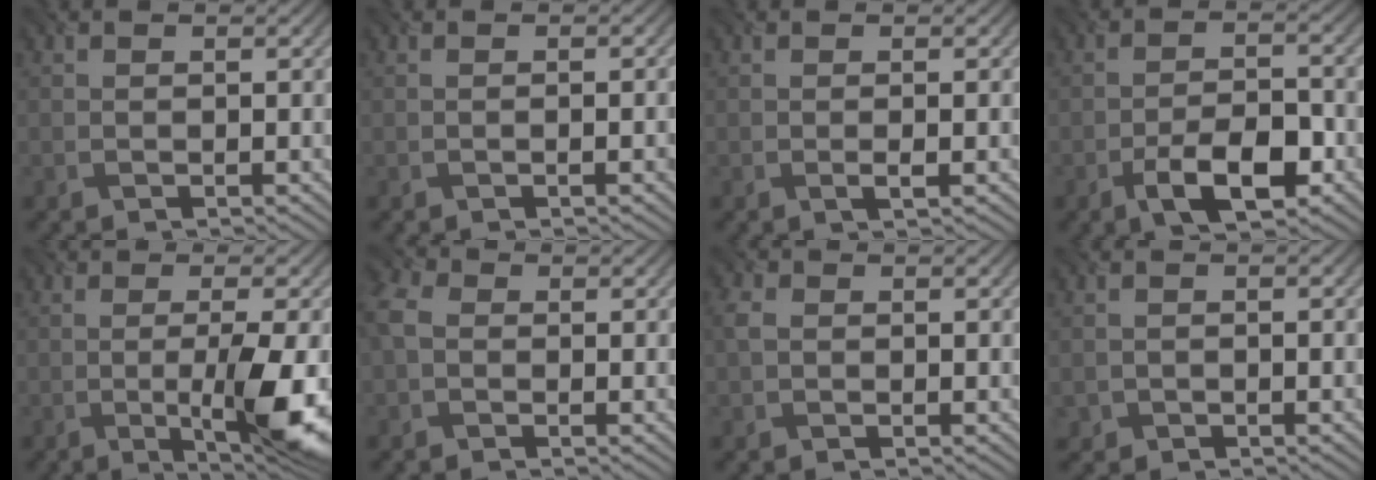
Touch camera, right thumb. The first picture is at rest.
{"total": 1.4, "force": [-0.4, 0.2, 1.3], "torque": [-0.020, 0.003, -0.006]}
{"total": 1.2, "force": [-0.2, 0.1, 1.2], "torque": [-0.023, -0.003, -0.004]}
{"total": 7.2, "force": [-3.6, 2.9, 5.6], "torque": [-0.096, 0.003, -0.066]}
{"total": 9.6, "force": [-2.5, 1.8, 9.1], "torque": [-0.143, -0.003, -0.040]}
{"total": 4.2, "force": [-0.3, 3.1, 2.7], "torque": [-0.085, 0.006, -0.016]}
{"total": 1.8, "force": [0.1, 1.4, 1.1], "torque": [-0.029, 0.005, -0.002]}
{"total": 0.9, "force": [-0.6, 0.7, 0.3], "torque": [-0.006, -0.003, -0.011]}